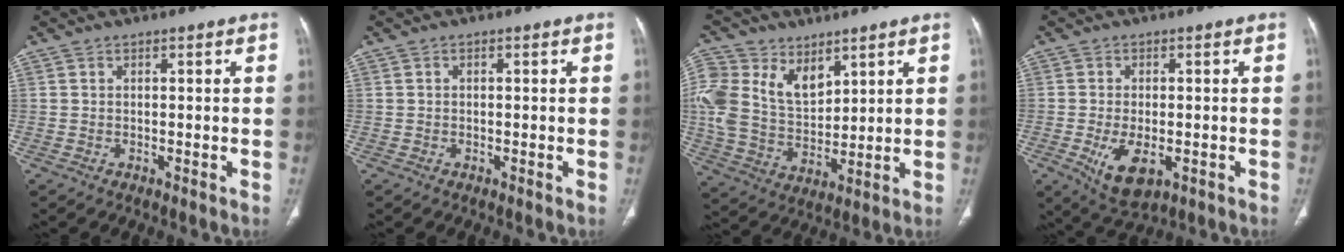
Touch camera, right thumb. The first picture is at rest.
{"total": 0.0}
{"total": 16.0, "force": [6.9, 11.0, 9.3], "torque": [-0.185, -0.021, 0.143]}
{"total": 7.7, "force": [-2.3, 3.9, 6.2], "torque": [-0.111, -0.008, -0.027]}